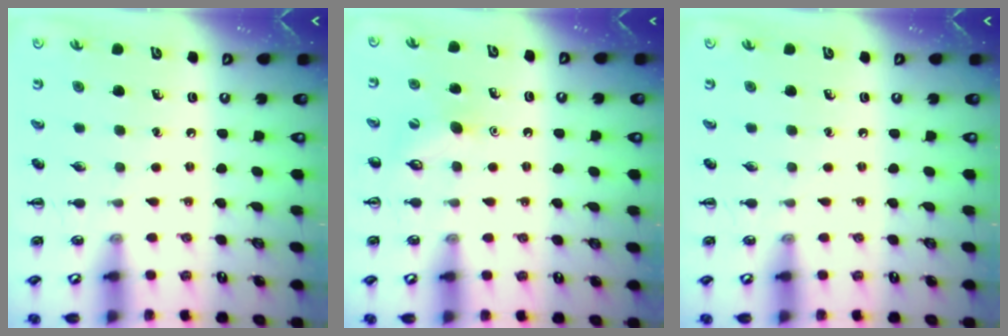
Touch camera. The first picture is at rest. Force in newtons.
{"total": 5.5, "press": 5.3, "slide": 1.4}
{"total": 0.0}